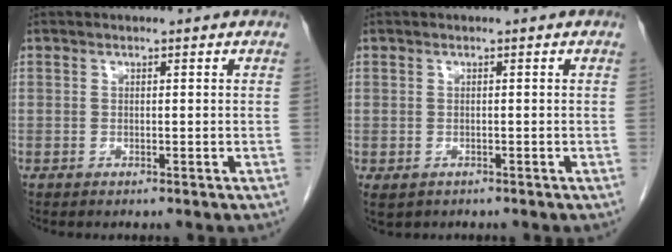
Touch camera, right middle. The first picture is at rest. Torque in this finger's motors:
{"motor_torque": [0.32, -0.21, 0.05, 0.01]}